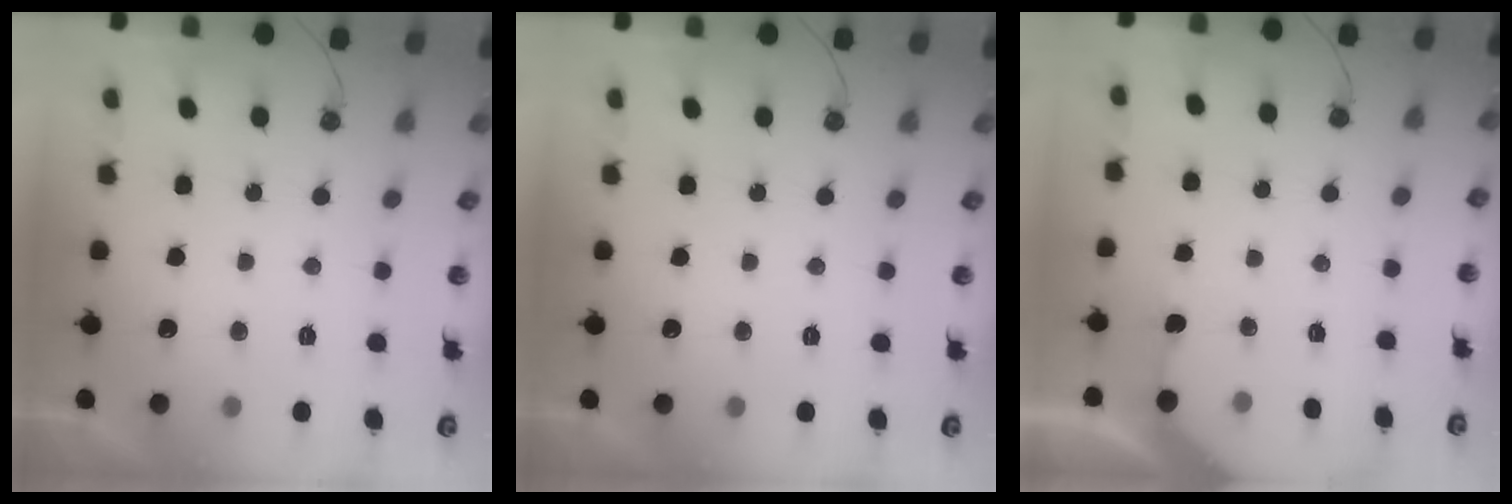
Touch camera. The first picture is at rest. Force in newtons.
{"total": 0.0}
{"total": 2.7, "press": 2.7, "slide": 0.3}